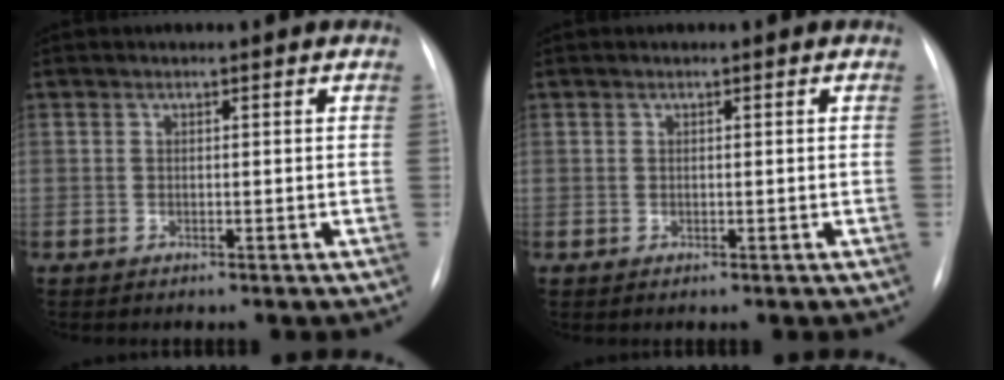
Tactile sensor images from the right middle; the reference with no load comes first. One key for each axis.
{"total": 0.0}